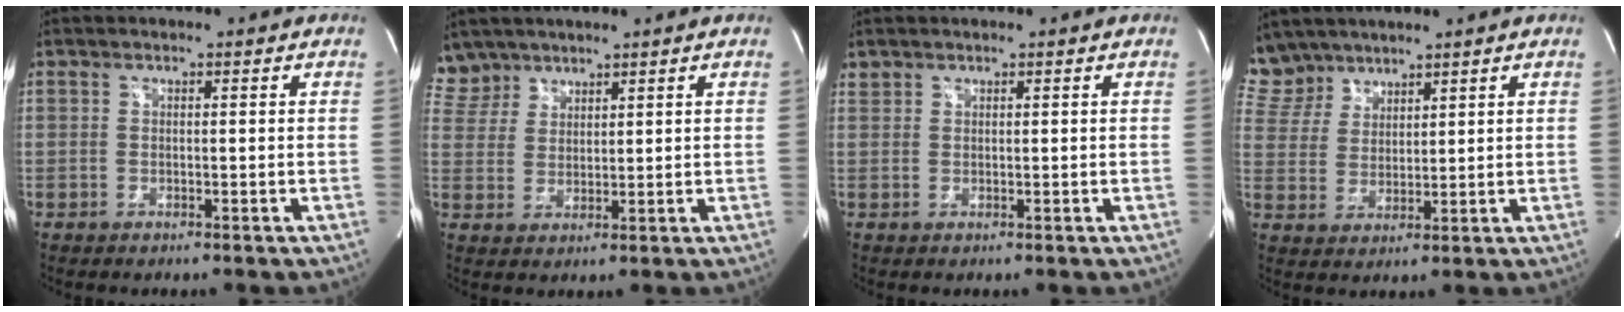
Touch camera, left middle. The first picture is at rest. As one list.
[{"total": 5.1, "force": [4.4, 2.4, -0.5], "torque": [0.014, 0.008, 0.095]}, {"total": 0.8, "force": [0.8, 0.4, -0.1], "torque": [0.002, 0.007, 0.015]}, {"total": 6.5, "force": [5.9, 2.8, 0.0], "torque": [-0.005, 0.010, 0.132]}]